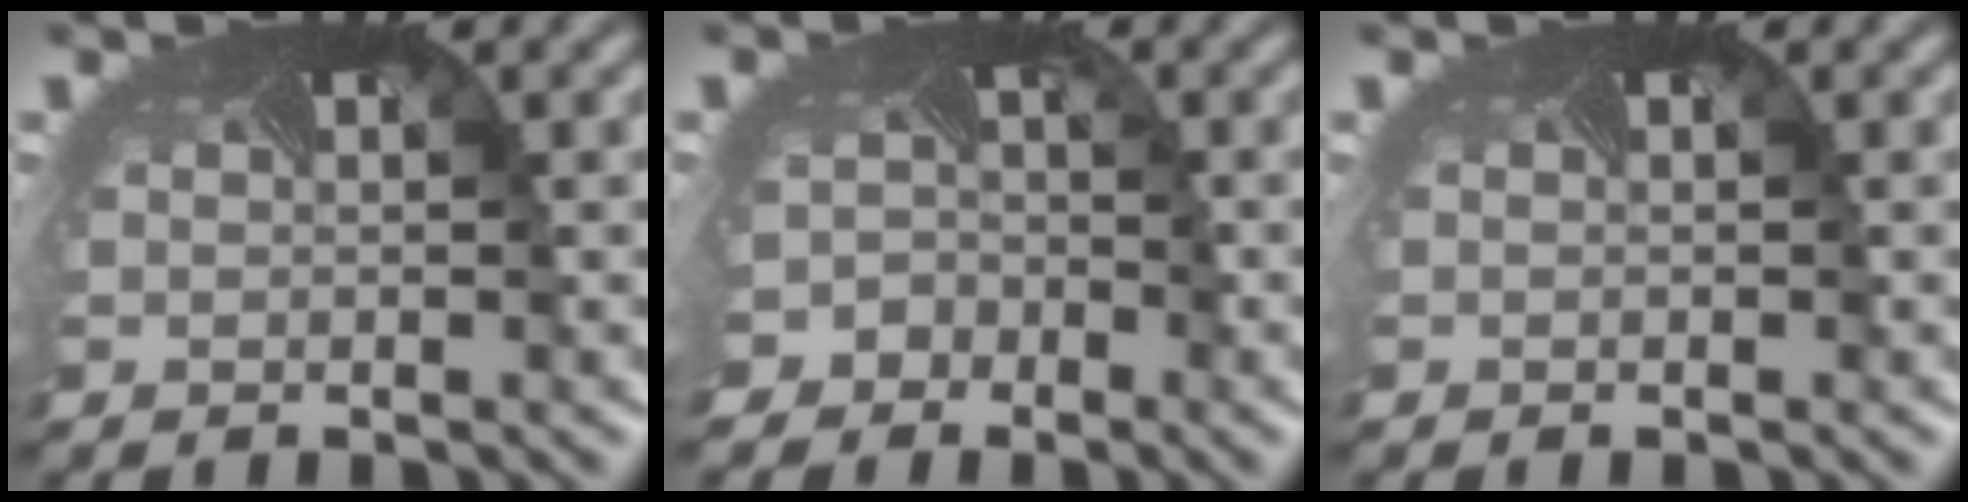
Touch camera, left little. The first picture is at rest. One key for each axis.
{"total": 5.1, "fx": -3.9, "fy": 3.2, "fz": -0.2, "tx": 0.026, "ty": -0.012, "tz": -0.054}
{"total": 0.0}